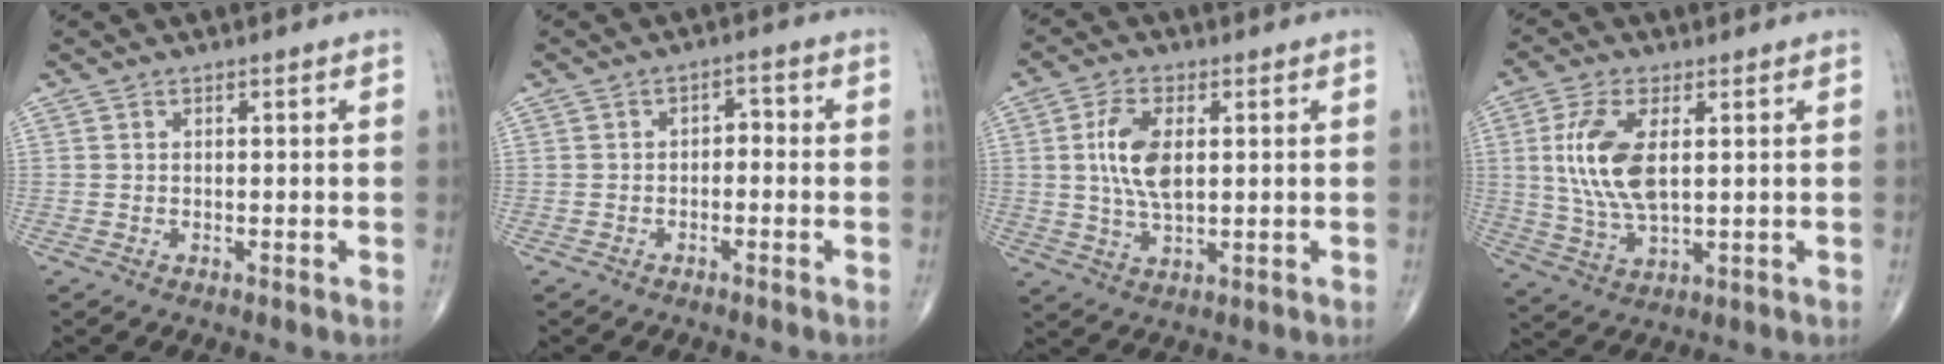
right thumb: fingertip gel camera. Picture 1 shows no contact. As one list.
[{"total": 2.5, "force": [-0.6, 1.6, 1.8], "torque": [-0.013, 0.019, -0.018]}, {"total": 8.6, "force": [1.3, 4.2, 7.4], "torque": [-0.149, -0.005, 0.025]}, {"total": 11.5, "force": [2.0, 5.3, 10.0], "torque": [-0.214, -0.008, 0.044]}]